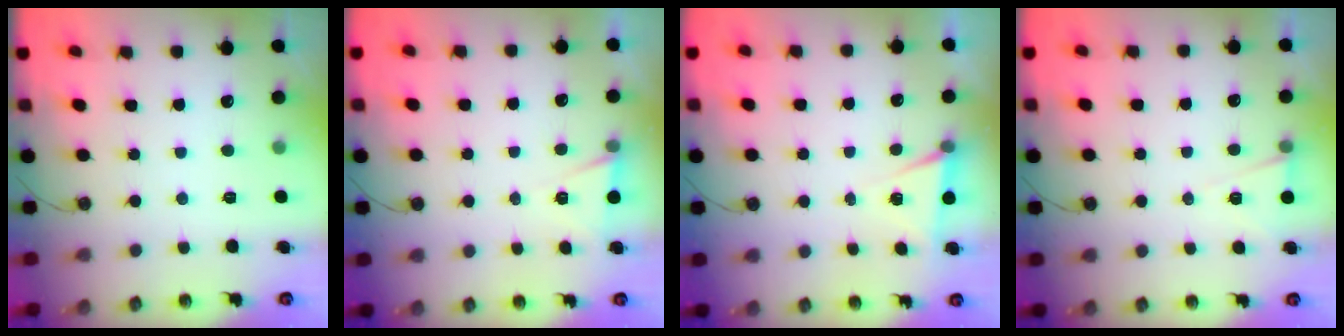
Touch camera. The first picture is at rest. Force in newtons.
{"total": 4.9, "press": 2.2, "slide": 4.4}
{"total": 5.0, "press": 2.1, "slide": 4.5}
{"total": 5.4, "press": 3.1, "slide": 4.5}